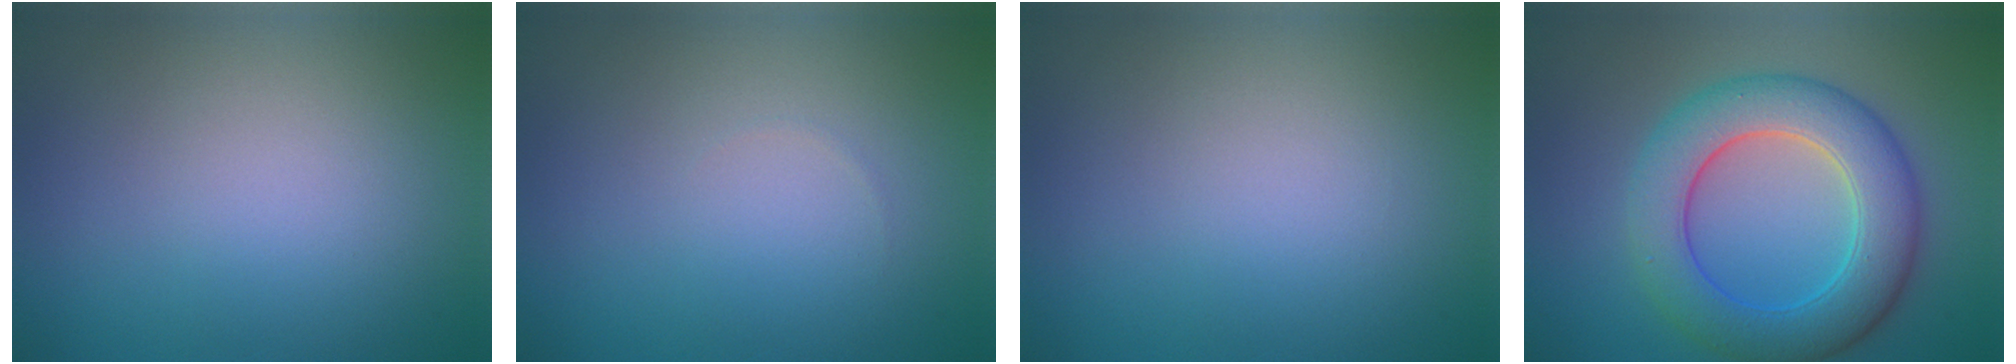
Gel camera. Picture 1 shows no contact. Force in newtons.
{"total": 0.0}
{"total": 0.0}
{"total": 7.5, "press": 7.5, "slide": 0.2}